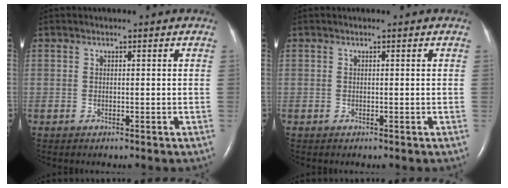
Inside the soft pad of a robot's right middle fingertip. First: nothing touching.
{"total": 0.0}